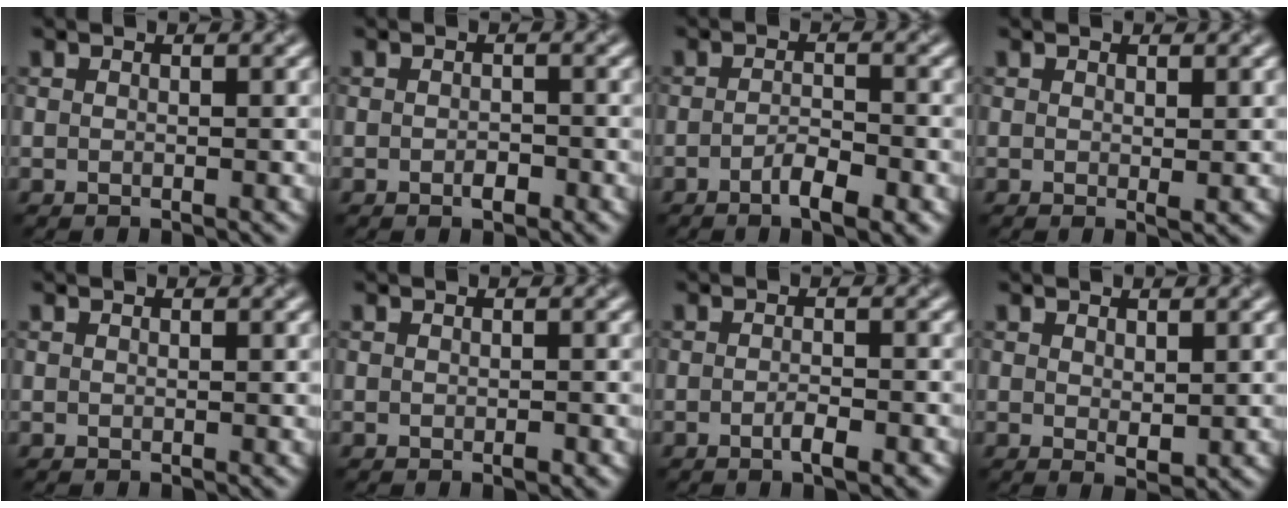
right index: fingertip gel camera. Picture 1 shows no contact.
{"total": 1.4, "force": [-0.6, 0.7, 1.0], "torque": [-0.017, -0.001, -0.010]}
{"total": 3.2, "force": [-1.6, 0.8, 2.6], "torque": [-0.049, -0.001, -0.029]}
{"total": 0.7, "force": [0.1, 0.1, 0.7], "torque": [-0.009, -0.003, 0.001]}
{"total": 0.0}
{"total": 0.8, "force": [-0.4, 0.2, 0.6], "torque": [-0.009, 0.000, -0.004]}
{"total": 2.3, "force": [-1.0, 0.6, 2.0], "torque": [-0.032, 0.000, -0.017]}
{"total": 1.4, "force": [0.3, 0.7, 1.2], "torque": [-0.019, -0.007, 0.012]}